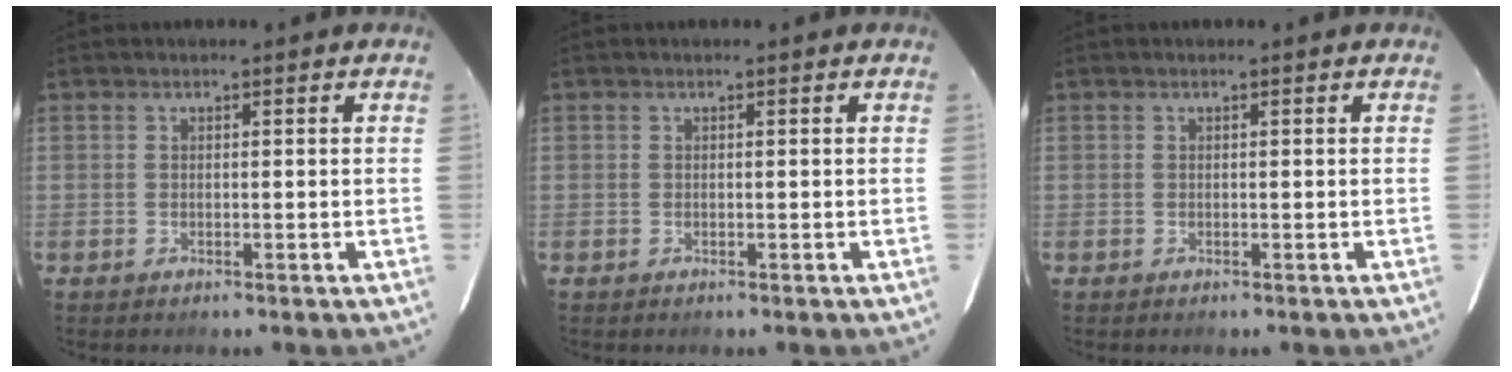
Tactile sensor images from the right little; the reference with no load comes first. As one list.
[{"total": 0.0}, {"total": 0.0}]